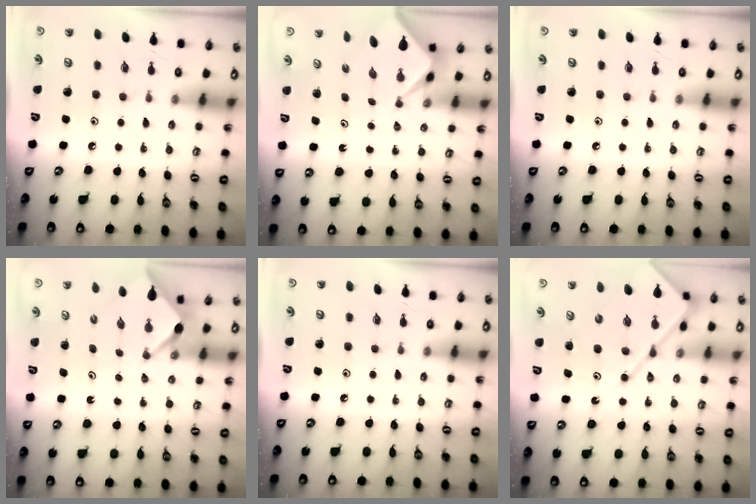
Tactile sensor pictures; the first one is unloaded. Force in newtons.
{"total": 2.2, "press": 2.2, "slide": 0.2}
{"total": 0.0}
{"total": 2.4, "press": 2.4, "slide": 0.1}
{"total": 0.0}
{"total": 12.3, "press": 12.2, "slide": 1.3}